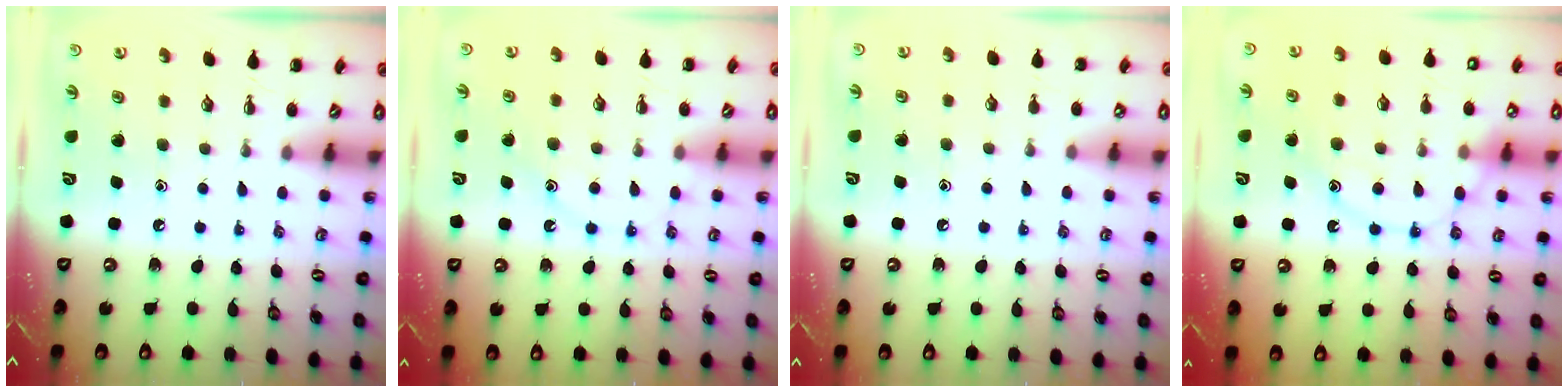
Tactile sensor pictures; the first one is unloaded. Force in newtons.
{"total": 12.3, "press": 12.2, "slide": 1.0}
{"total": 5.3, "press": 5.0, "slide": 1.9}
{"total": 14.4, "press": 14.3, "slide": 0.8}